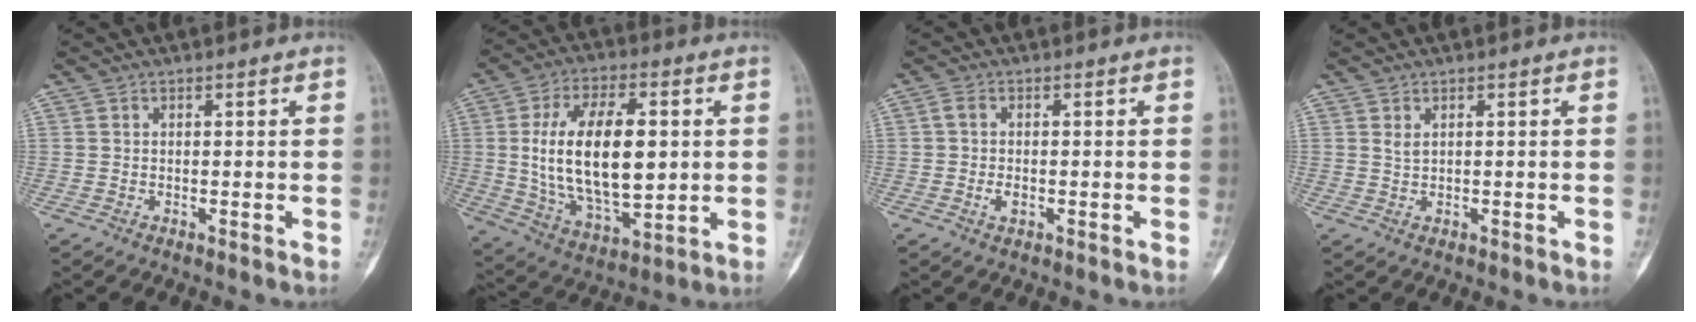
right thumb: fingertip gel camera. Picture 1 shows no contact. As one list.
[{"total": 21.2, "force": [2.0, 10.7, 18.2], "torque": [-0.302, -0.008, 0.043]}, {"total": 3.0, "force": [-0.5, 1.8, 2.4], "torque": [-0.049, 0.008, -0.011]}, {"total": 1.0, "force": [0.4, 0.5, 0.8], "torque": [-0.013, -0.003, 0.012]}]